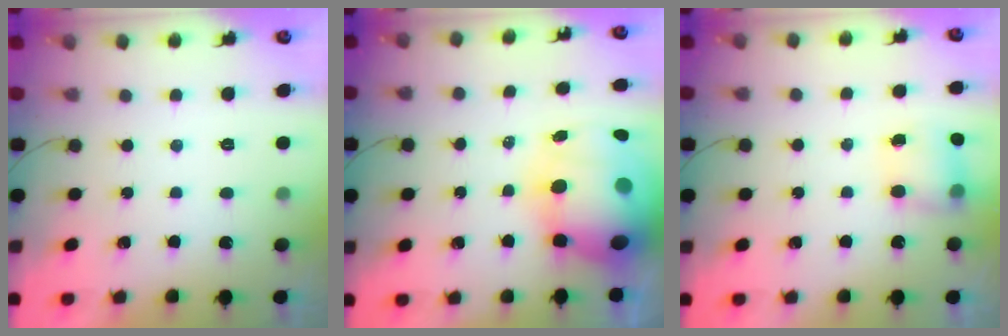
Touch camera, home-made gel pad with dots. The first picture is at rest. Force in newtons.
{"total": 23.8, "press": 23.1, "slide": 5.7}
{"total": 6.9, "press": 6.9, "slide": 0.7}